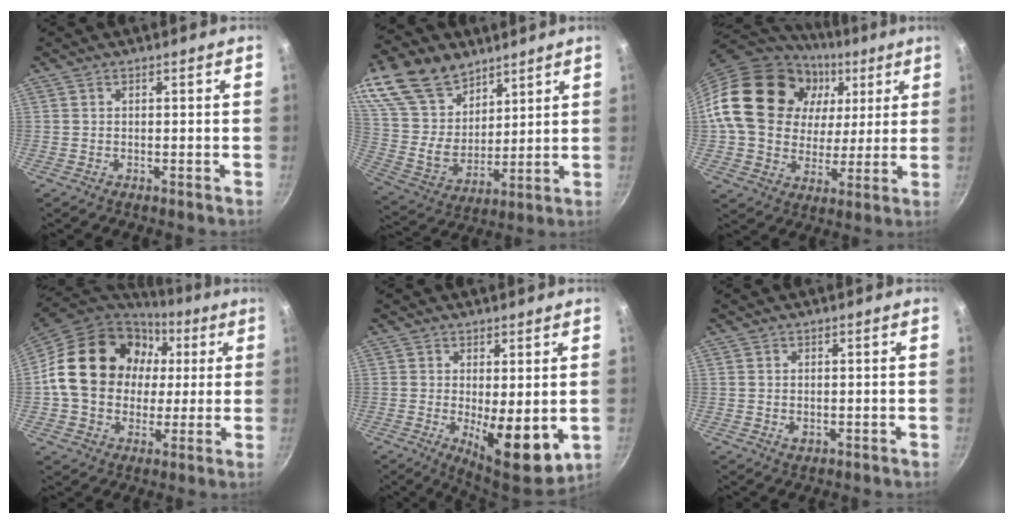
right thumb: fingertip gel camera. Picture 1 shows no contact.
{"total": 21.0, "force": [13.0, 13.2, 9.9], "torque": [-0.172, -0.048, 0.254]}
{"total": 24.6, "force": [7.5, 19.0, 13.6], "torque": [-0.218, 0.007, 0.131]}
{"total": 23.0, "force": [4.1, 18.7, 12.7], "torque": [-0.199, 0.020, 0.072]}
{"total": 10.3, "force": [-0.9, 3.8, 9.5], "torque": [-0.115, -0.019, 0.000]}
{"total": 1.4, "force": [-0.2, 1.0, 1.0], "torque": [-0.014, -0.002, -0.001]}